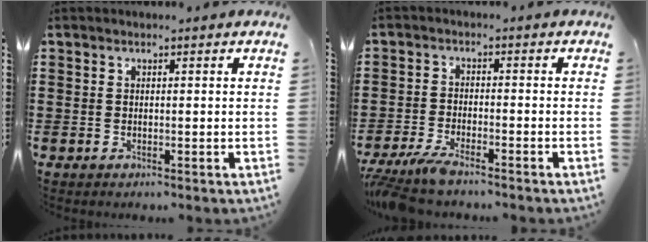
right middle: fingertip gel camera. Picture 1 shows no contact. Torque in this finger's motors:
{"motor_torque": [0.91, -0.15, 0.16, 0.04]}